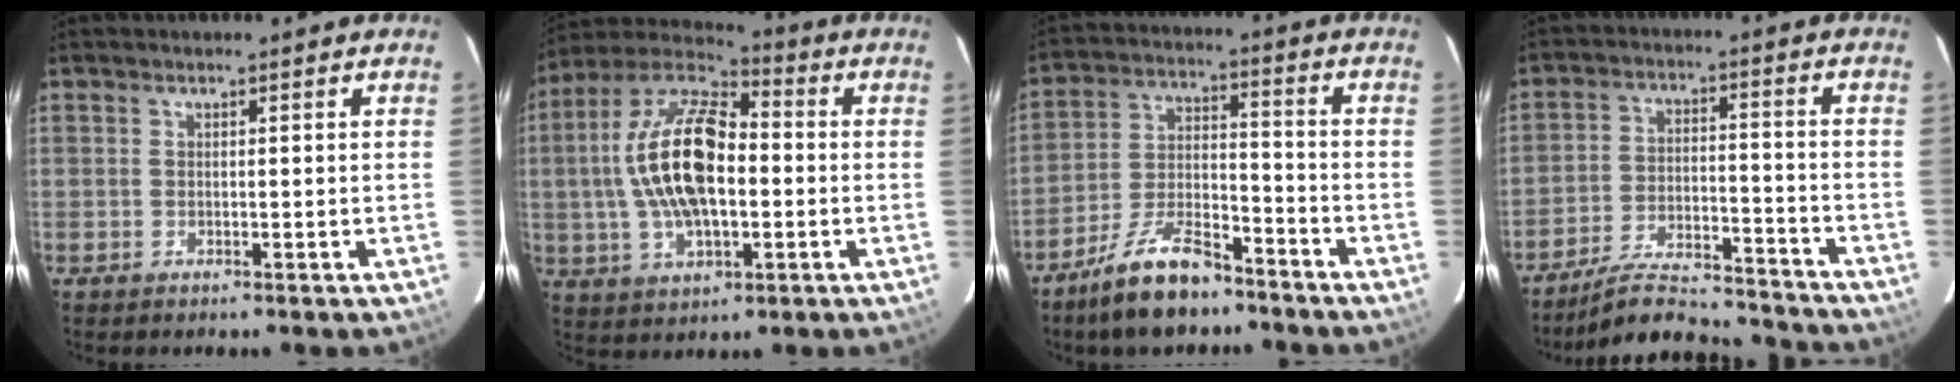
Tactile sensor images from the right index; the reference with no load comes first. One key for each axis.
{"total": 18.2, "fx": -0.4, "fy": 8.8, "fz": 15.9, "tx": -0.319, "ty": 0.013, "tz": -0.010}
{"total": 12.6, "fx": -9.6, "fy": 4.2, "fz": 6.9, "tx": -0.147, "ty": 0.006, "tz": -0.174}
{"total": 18.7, "fx": -17.3, "fy": 3.5, "fz": 6.1, "tx": -0.123, "ty": 0.004, "tz": -0.247}